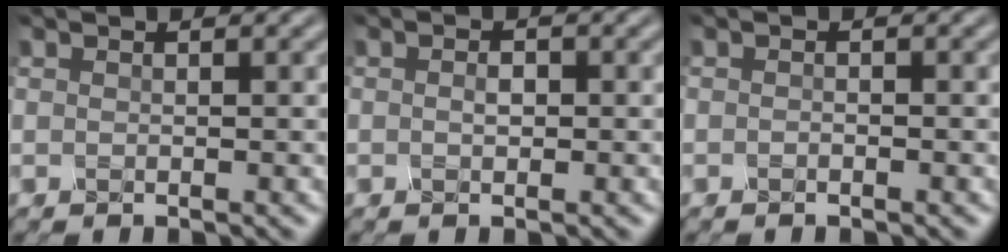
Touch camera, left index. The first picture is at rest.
{"total": 1.3, "force": [-0.5, 0.8, 0.8], "torque": [-0.017, 0.001, -0.011]}
{"total": 0.7, "force": [-0.7, 0.1, 0.0], "torque": [0.000, 0.001, -0.015]}